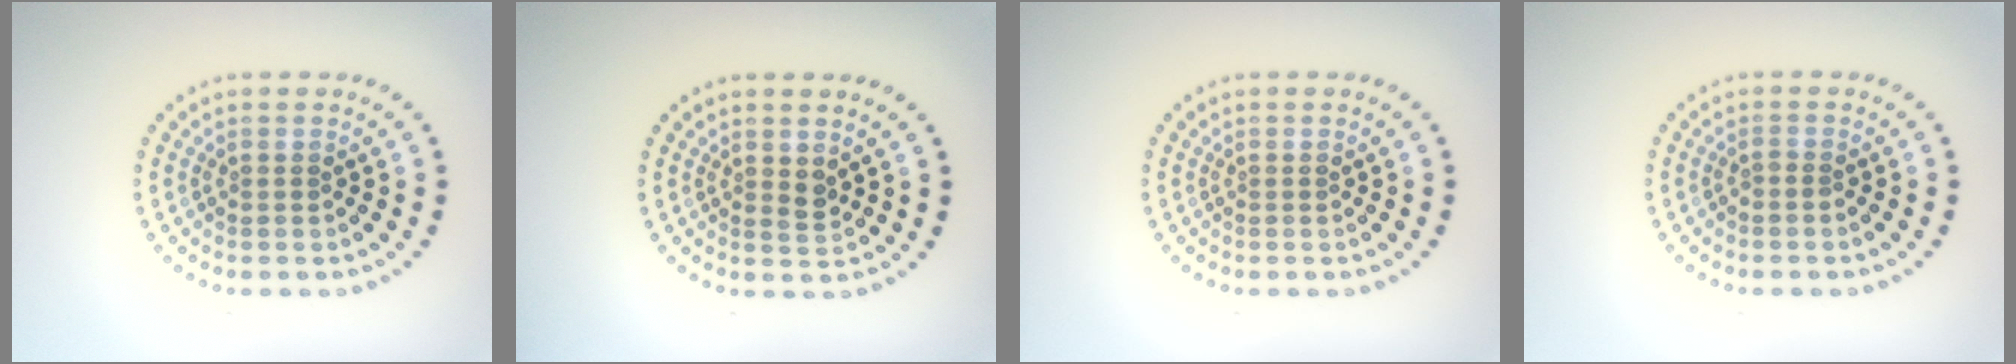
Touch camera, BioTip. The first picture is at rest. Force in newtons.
{"total": 1.0, "press": 0.9, "slide": 0.5}
{"total": 0.0}
{"total": 0.5, "press": 0.3, "slide": 0.5}